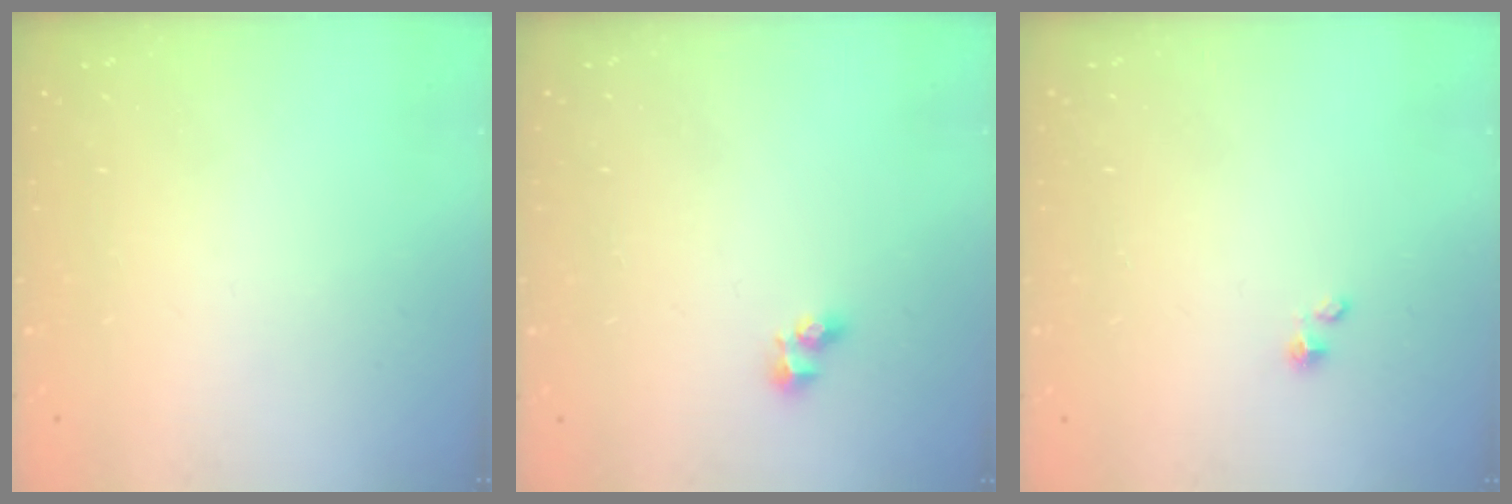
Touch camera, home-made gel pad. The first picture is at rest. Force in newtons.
{"total": 2.7, "press": 2.5, "slide": 1.0}
{"total": 1.5, "press": 1.5, "slide": 0.0}